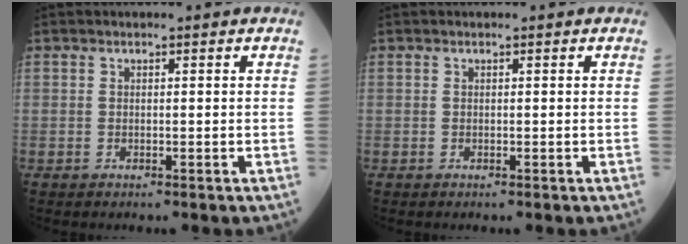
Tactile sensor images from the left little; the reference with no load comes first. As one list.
[{"total": 0.0}]